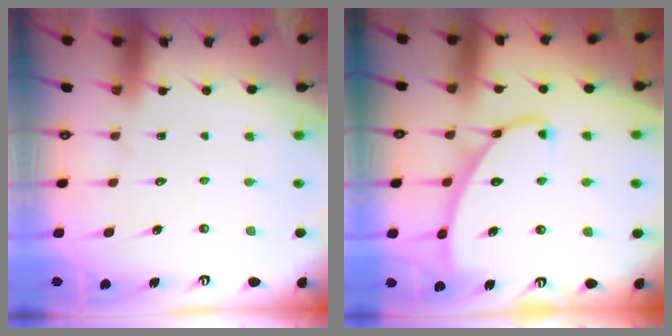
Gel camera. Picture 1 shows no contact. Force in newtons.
{"total": 9.3, "press": 9.3, "slide": 0.3}